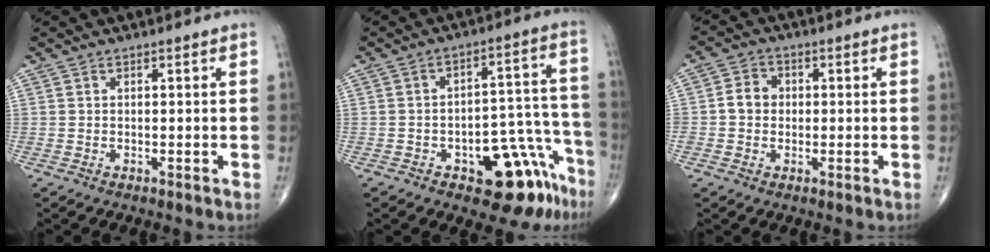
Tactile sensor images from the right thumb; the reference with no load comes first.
{"total": 14.1, "force": [-8.4, 6.5, 9.3], "torque": [-0.062, 0.083, -0.108]}
{"total": 4.4, "force": [-0.1, 3.9, 2.2], "torque": [-0.028, 0.012, -0.008]}